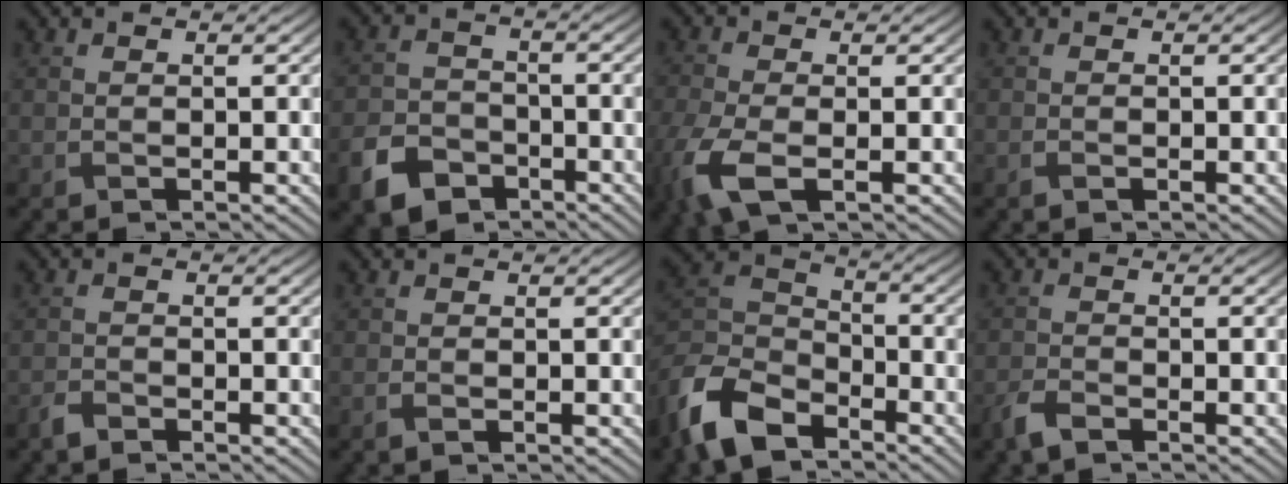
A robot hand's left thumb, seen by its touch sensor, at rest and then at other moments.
{"total": 6.7, "force": [-4.2, 4.5, 2.8], "torque": [-0.072, -0.010, -0.087]}
{"total": 6.7, "force": [-2.9, 3.5, 5.0], "torque": [-0.141, -0.022, -0.061]}
{"total": 0.7, "force": [-0.4, 0.4, 0.4], "torque": [-0.010, -0.003, -0.005]}
{"total": 1.3, "force": [-1.2, 0.4, 0.5], "torque": [-0.012, 0.002, -0.031]}
{"total": 1.0, "force": [-0.5, 0.6, 0.6], "torque": [-0.016, -0.002, -0.008]}
{"total": 11.2, "force": [-7.9, 5.6, 5.7], "torque": [-0.140, -0.016, -0.173]}
{"total": 2.4, "force": [-1.8, 0.8, 1.3], "torque": [-0.036, -0.003, -0.047]}